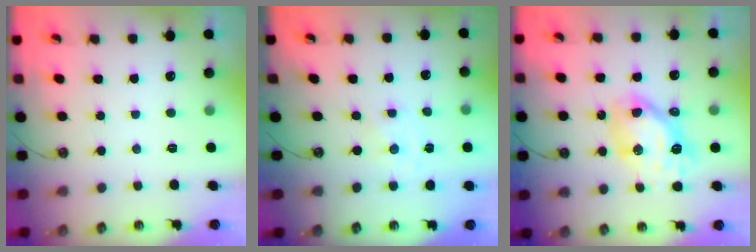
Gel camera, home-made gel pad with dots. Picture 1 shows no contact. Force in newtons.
{"total": 0.0}
{"total": 12.7, "press": 12.6, "slide": 1.4}